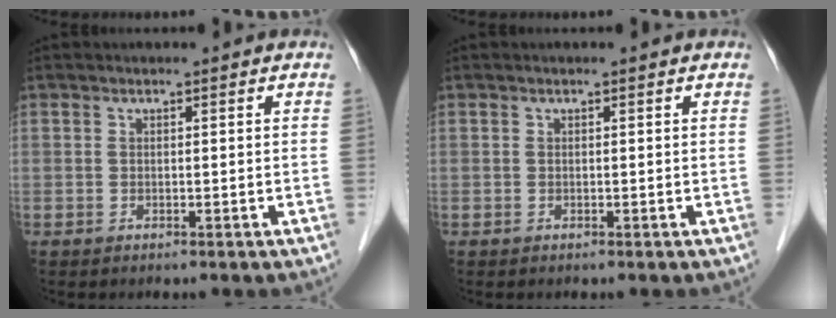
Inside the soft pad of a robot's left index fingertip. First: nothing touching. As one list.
[{"total": 0.0}]